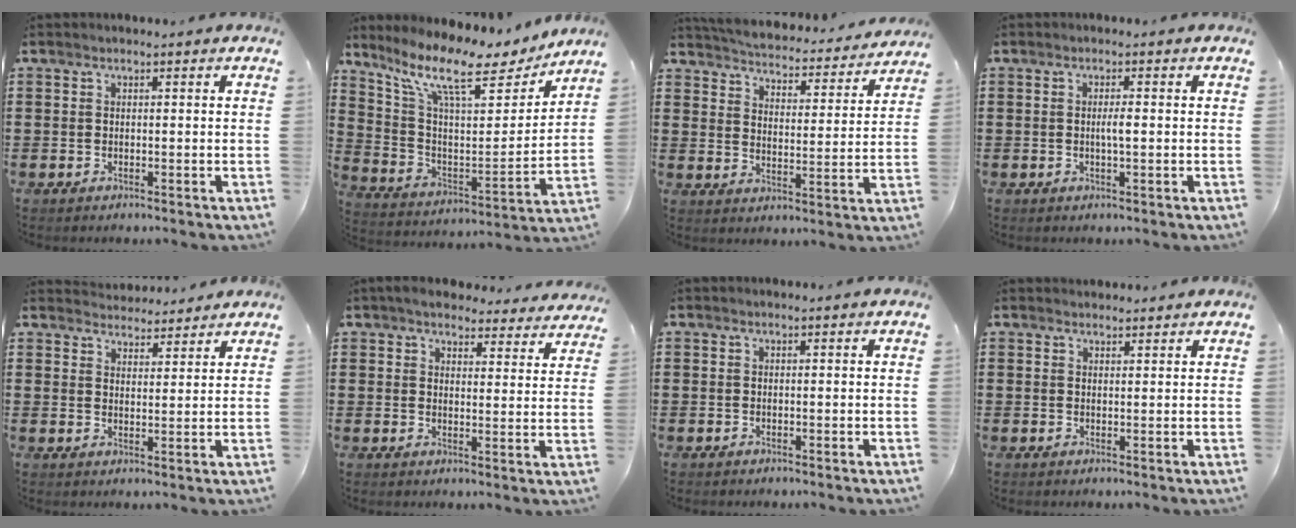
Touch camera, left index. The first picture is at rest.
{"total": 11.8, "force": [8.6, 3.3, 7.4], "torque": [-0.163, -0.049, 0.141]}
{"total": 4.1, "force": [4.1, -0.1, 0.2], "torque": [-0.030, -0.040, 0.065]}
{"total": 1.9, "force": [-0.1, 0.3, 1.9], "torque": [-0.037, -0.002, -0.002]}
{"total": 3.7, "force": [3.6, 0.7, -0.1], "torque": [-0.010, -0.011, 0.068]}
{"total": 4.4, "force": [4.2, 1.0, 1.0], "torque": [-0.037, -0.018, 0.076]}
{"total": 0.0}
{"total": 1.5, "force": [1.5, 0.4, 0.0], "torque": [0.004, -0.001, 0.027]}